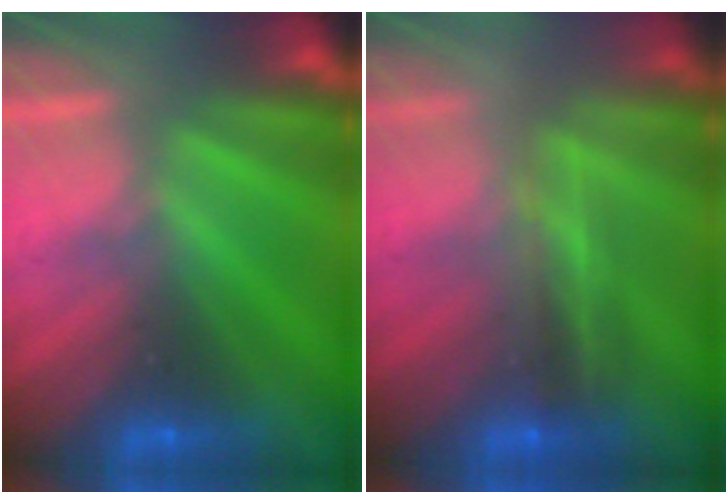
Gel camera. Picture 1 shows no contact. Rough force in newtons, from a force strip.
{"total": 2.5}